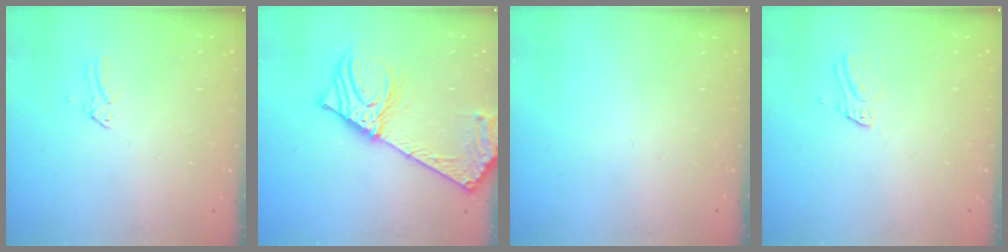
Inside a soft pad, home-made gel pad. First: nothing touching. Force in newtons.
{"total": 18.5, "press": 18.2, "slide": 3.7}
{"total": 0.0}
{"total": 6.1, "press": 6.1, "slide": 0.5}